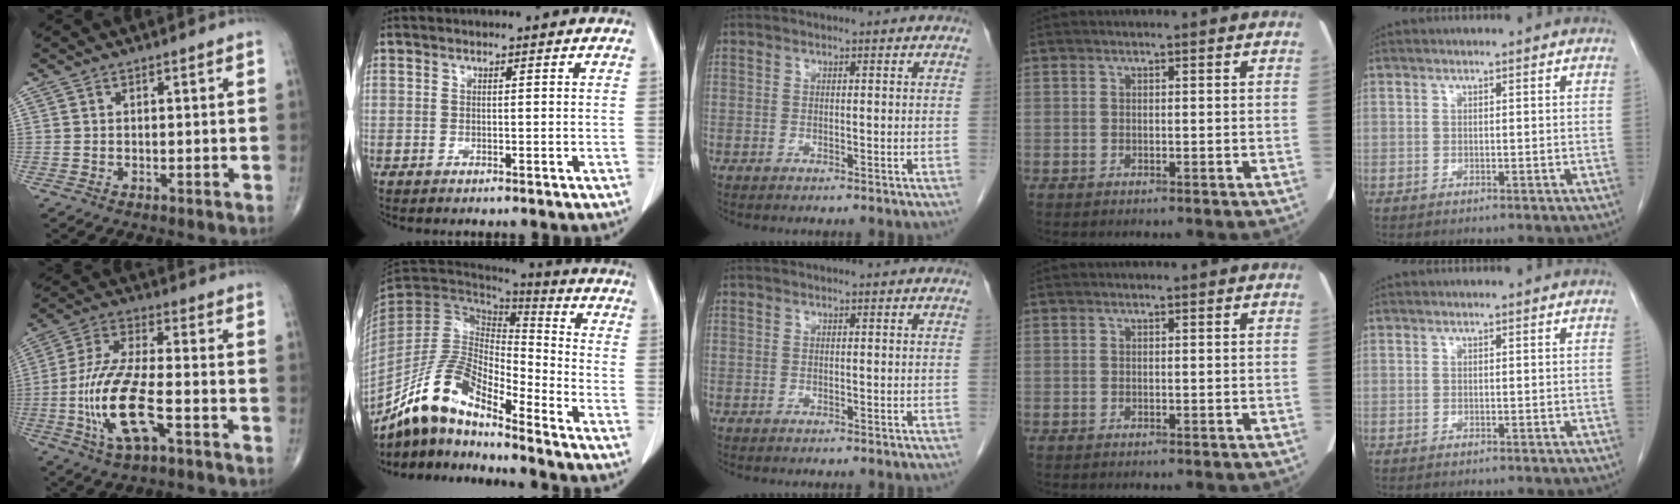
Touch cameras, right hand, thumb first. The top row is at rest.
{"thumb": {"total": 15.2, "force": [-4.8, 5.3, 13.4], "torque": [-0.285, 0.023, -0.087]}, "index": {"total": 14.0, "force": [-11.6, 3.2, 7.1], "torque": [-0.140, 0.015, -0.219]}}